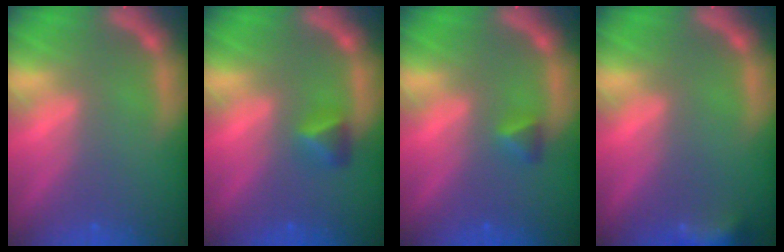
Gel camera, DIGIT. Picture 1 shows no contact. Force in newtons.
{"total": 1.9}
{"total": 1.4}
{"total": 4.4}